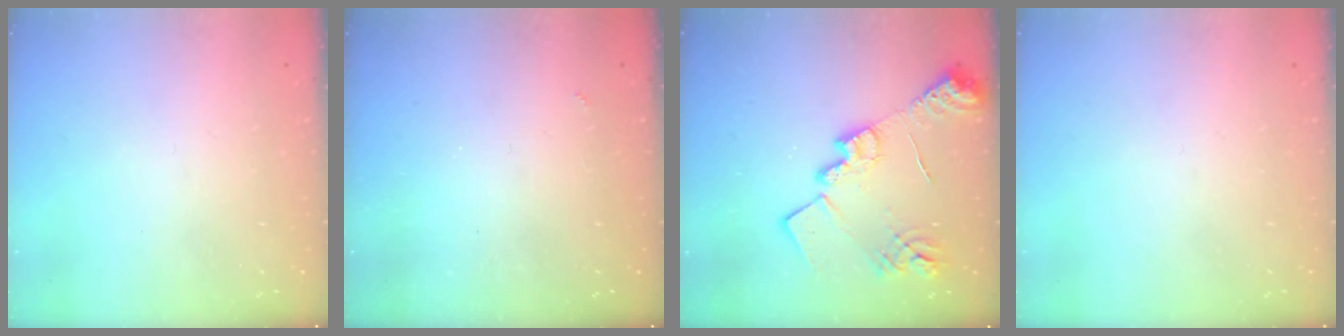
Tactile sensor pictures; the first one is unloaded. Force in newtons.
{"total": 2.5, "press": 2.5, "slide": 0.5}
{"total": 16.9, "press": 16.9, "slide": 1.4}
{"total": 0.0}